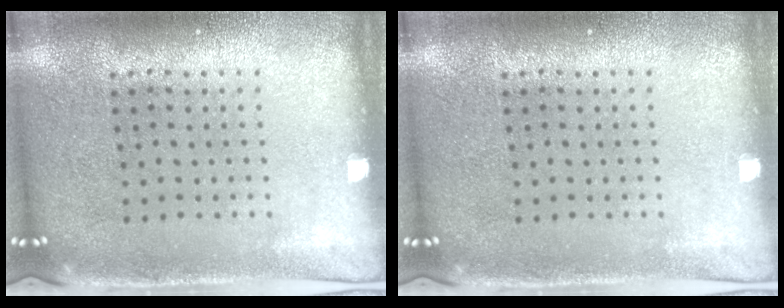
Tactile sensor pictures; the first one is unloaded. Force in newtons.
{"total": 0.0}